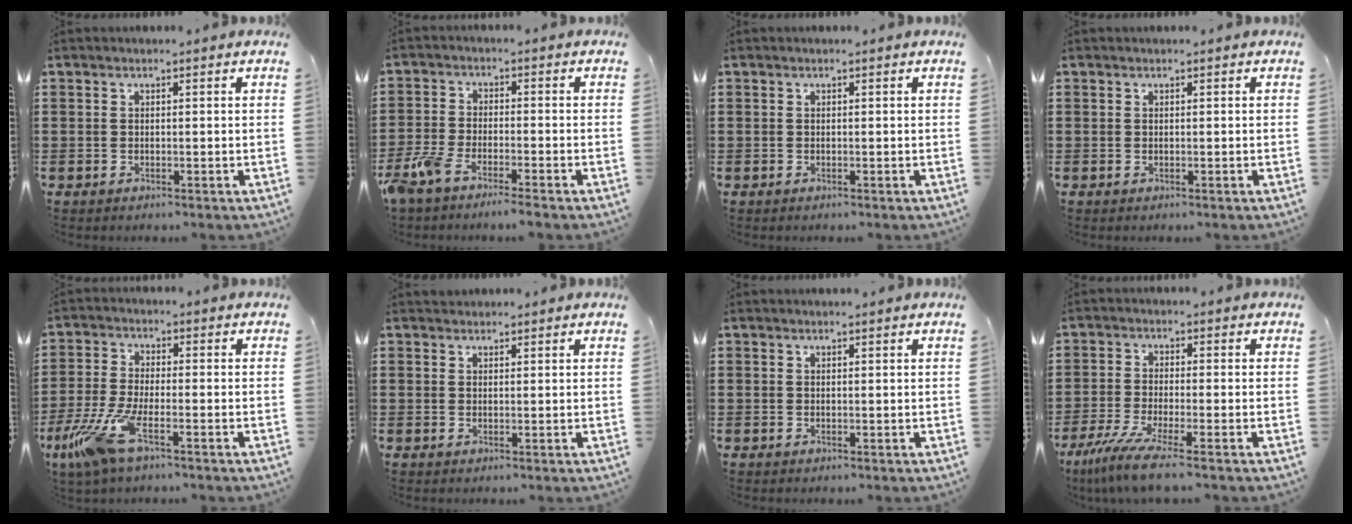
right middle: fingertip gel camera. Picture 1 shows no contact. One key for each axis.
{"total": 4.8, "fx": -4.1, "fy": 0.6, "fz": 2.4, "tx": -0.076, "ty": -0.015, "tz": -0.087}
{"total": 0.0}
{"total": 0.0}
{"total": 7.8, "fx": -4.2, "fy": 2.0, "fz": 6.3, "tx": -0.155, "ty": -0.019, "tz": -0.082}
{"total": 1.1, "fx": 1.0, "fy": 0.4, "fz": -0.1, "tx": -0.001, "ty": 0.002, "tz": 0.020}
{"total": 0.0}
{"total": 6.3, "fx": -4.5, "fy": 0.2, "fz": 4.5, "tx": -0.109, "ty": -0.026, "tz": -0.087}